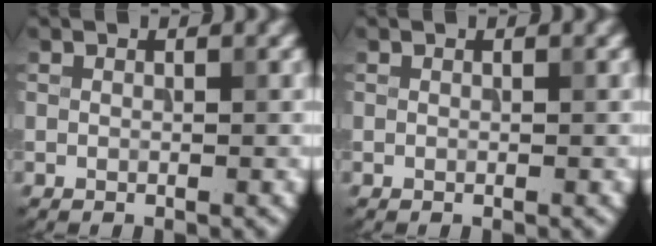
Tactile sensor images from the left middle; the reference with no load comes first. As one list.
[{"total": 0.0}]